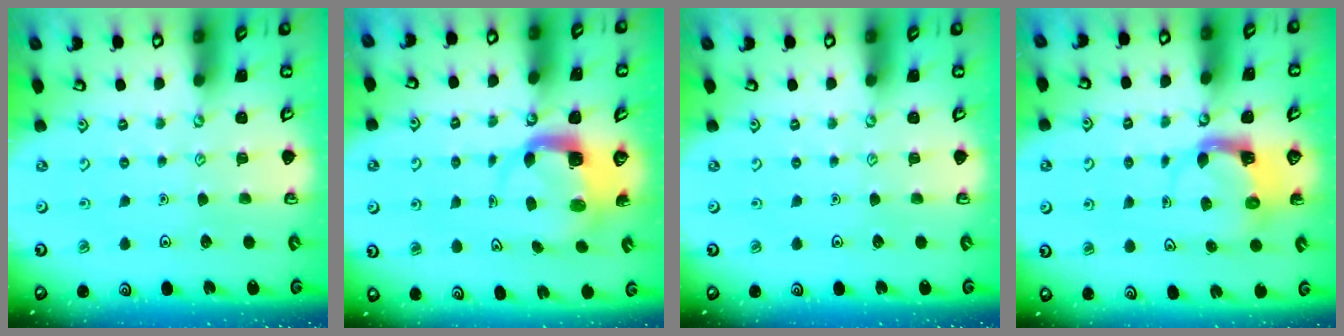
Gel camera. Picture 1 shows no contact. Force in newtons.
{"total": 5.3, "press": 5.3, "slide": 0.8}
{"total": 0.0}
{"total": 3.9, "press": 3.8, "slide": 0.6}